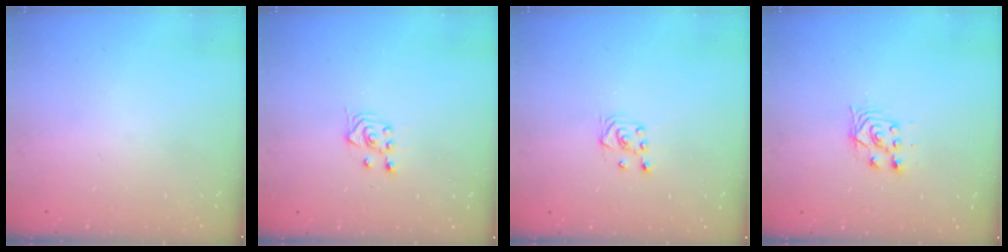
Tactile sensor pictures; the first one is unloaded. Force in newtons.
{"total": 3.2, "press": 2.9, "slide": 1.4}
{"total": 3.5, "press": 3.4, "slide": 0.8}
{"total": 4.0, "press": 4.0, "slide": 0.7}